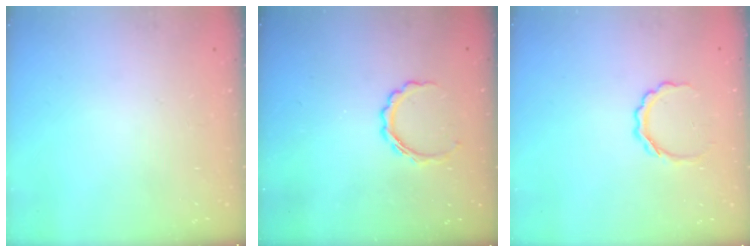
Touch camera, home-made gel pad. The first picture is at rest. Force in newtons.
{"total": 5.5, "press": 5.4, "slide": 0.9}
{"total": 4.9, "press": 4.9, "slide": 0.7}